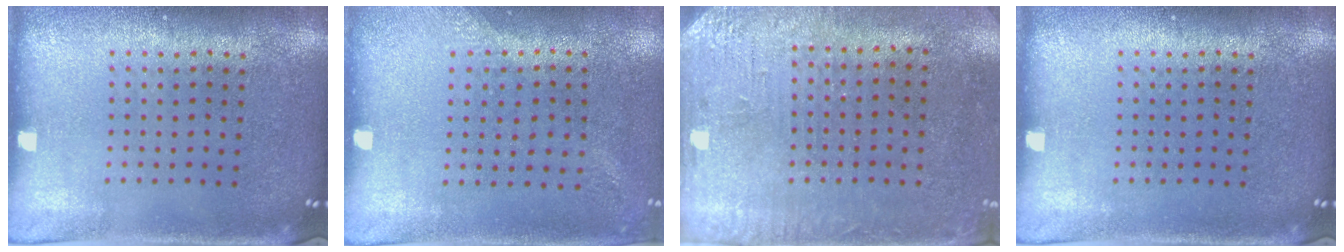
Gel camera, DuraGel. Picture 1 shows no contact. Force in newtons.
{"total": 1.4, "press": 1.1, "slide": 0.9}
{"total": 3.2, "press": 2.6, "slide": 1.8}
{"total": 0.0}